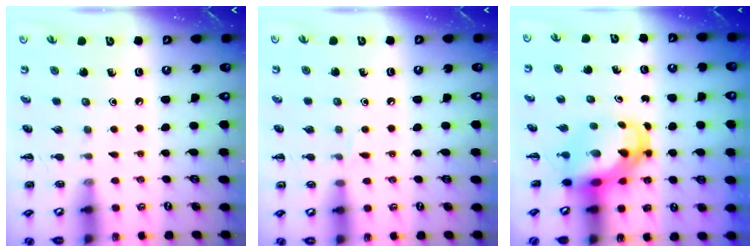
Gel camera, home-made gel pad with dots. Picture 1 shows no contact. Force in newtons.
{"total": 2.7, "press": 2.5, "slide": 1.0}
{"total": 5.4, "press": 5.2, "slide": 1.5}